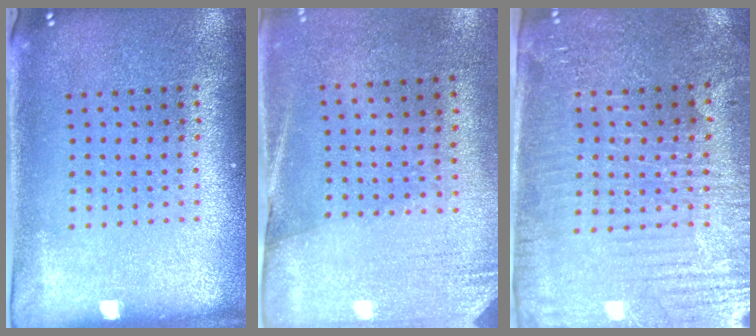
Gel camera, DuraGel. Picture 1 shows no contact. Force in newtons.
{"total": 2.6, "press": 2.3, "slide": 1.3}
{"total": 3.7, "press": 3.5, "slide": 1.2}